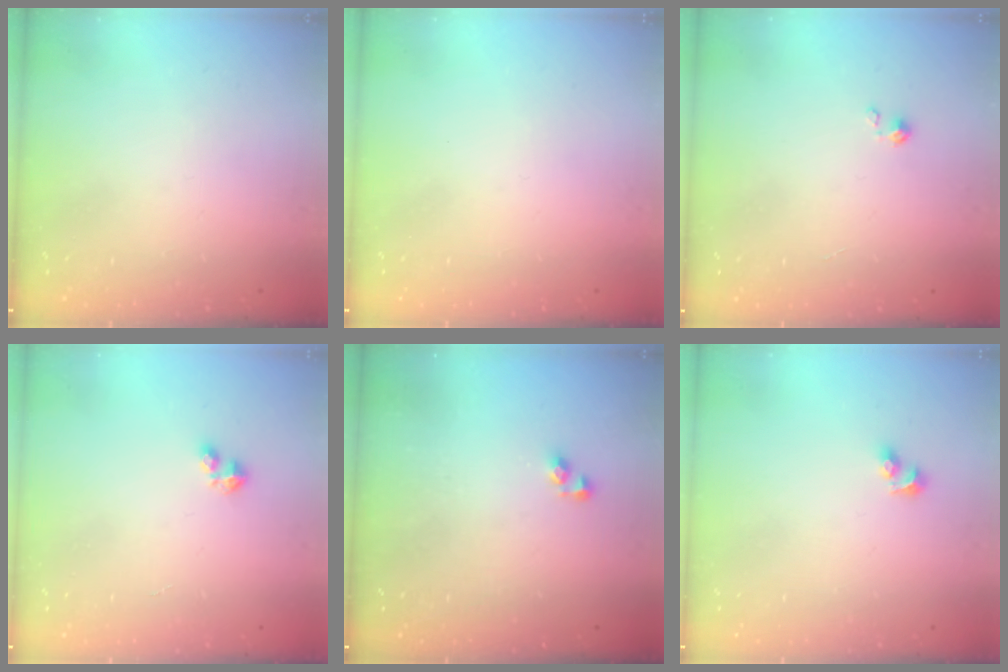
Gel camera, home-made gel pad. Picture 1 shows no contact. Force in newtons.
{"total": 0.0}
{"total": 0.0}
{"total": 2.4, "press": 2.4, "slide": 0.5}
{"total": 3.7, "press": 3.7, "slide": 0.2}
{"total": 3.5, "press": 3.0, "slide": 1.8}